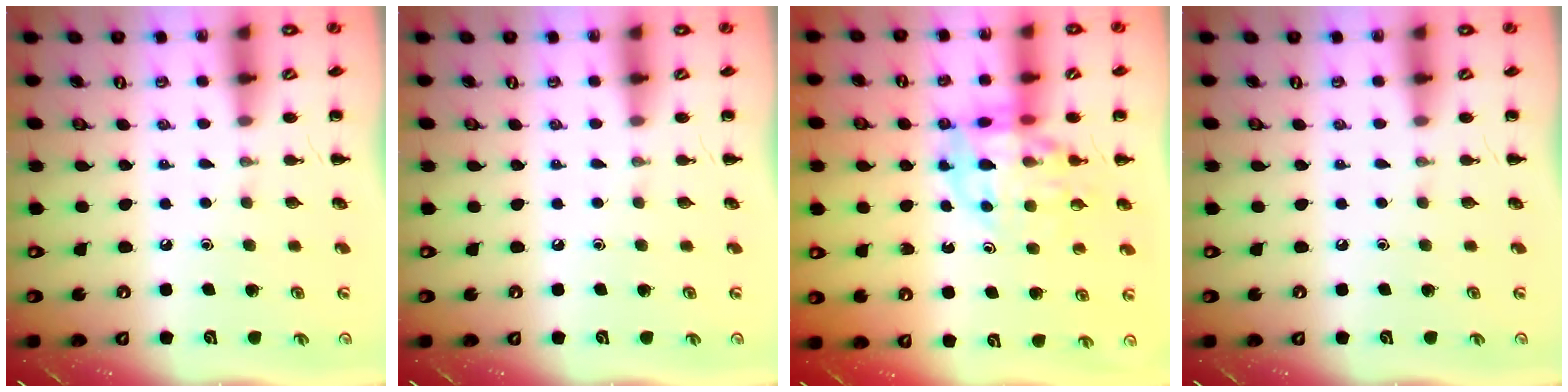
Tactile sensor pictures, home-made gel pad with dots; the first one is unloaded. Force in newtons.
{"total": 0.0}
{"total": 12.8, "press": 12.4, "slide": 3.1}
{"total": 0.0}